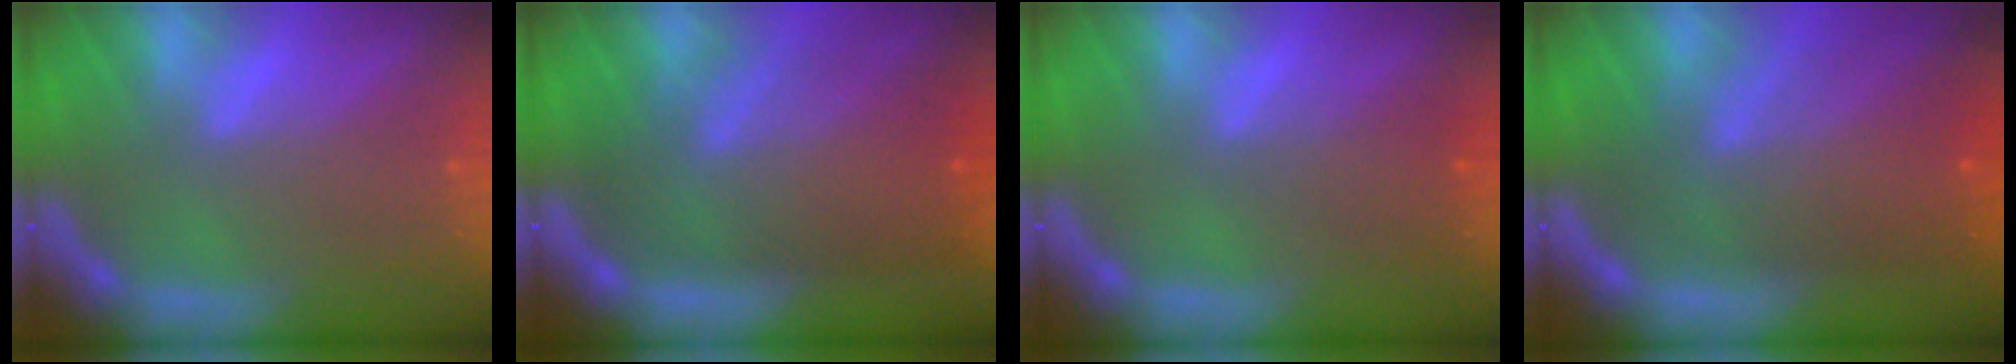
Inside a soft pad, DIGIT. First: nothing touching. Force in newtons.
{"total": 9.5}
{"total": 2.0}
{"total": 8.6}